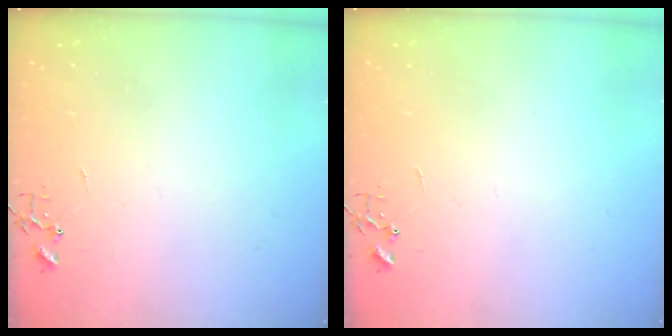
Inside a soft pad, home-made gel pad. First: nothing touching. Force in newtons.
{"total": 0.0}